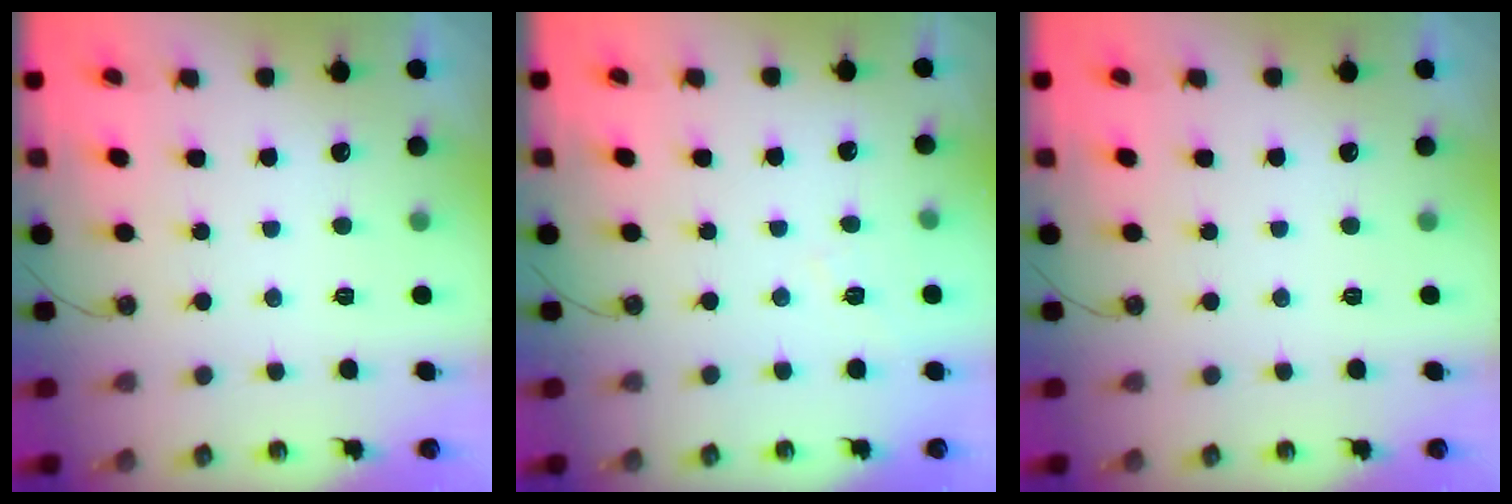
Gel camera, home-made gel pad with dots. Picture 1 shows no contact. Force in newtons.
{"total": 4.4, "press": 4.4, "slide": 0.6}
{"total": 0.0}